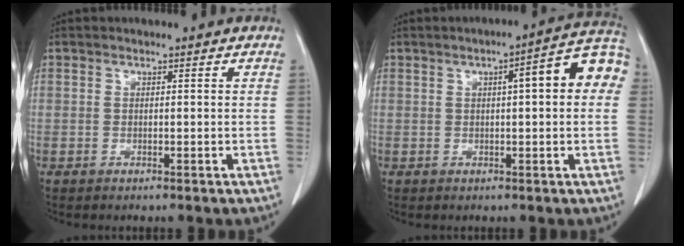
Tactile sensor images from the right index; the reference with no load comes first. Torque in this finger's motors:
{"motor_torque": [0.53, 0.31, 0.21, 0.05]}